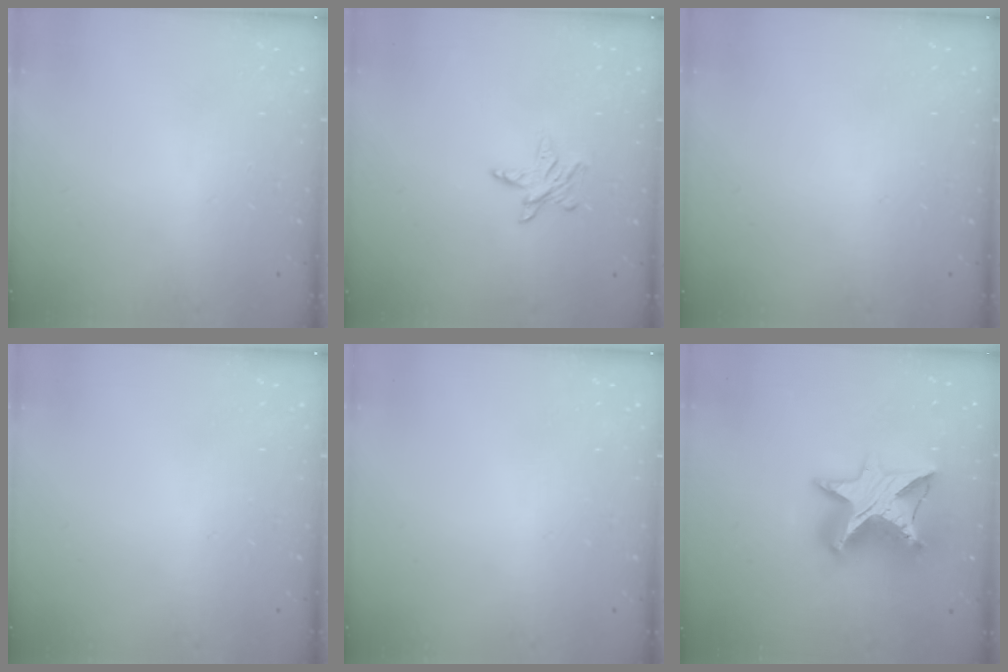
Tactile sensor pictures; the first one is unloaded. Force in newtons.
{"total": 4.4, "press": 4.3, "slide": 0.5}
{"total": 0.0}
{"total": 0.0}
{"total": 0.0}
{"total": 16.8, "press": 16.8, "slide": 1.0}